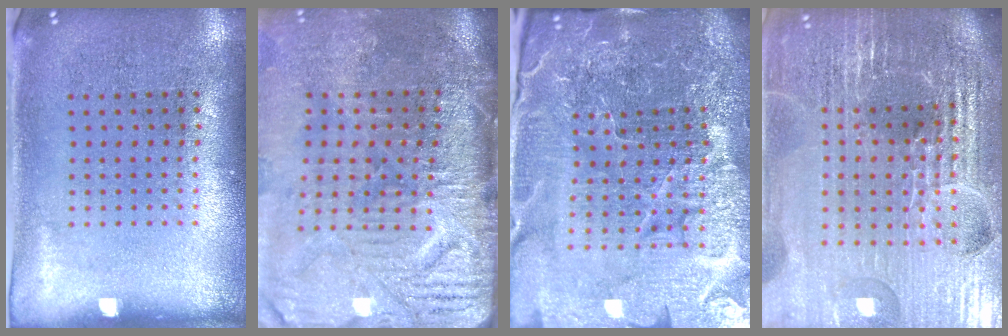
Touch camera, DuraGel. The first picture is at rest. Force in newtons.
{"total": 4.8, "press": 3.9, "slide": 2.8}
{"total": 6.6, "press": 5.8, "slide": 3.1}
{"total": 6.8, "press": 5.9, "slide": 3.2}